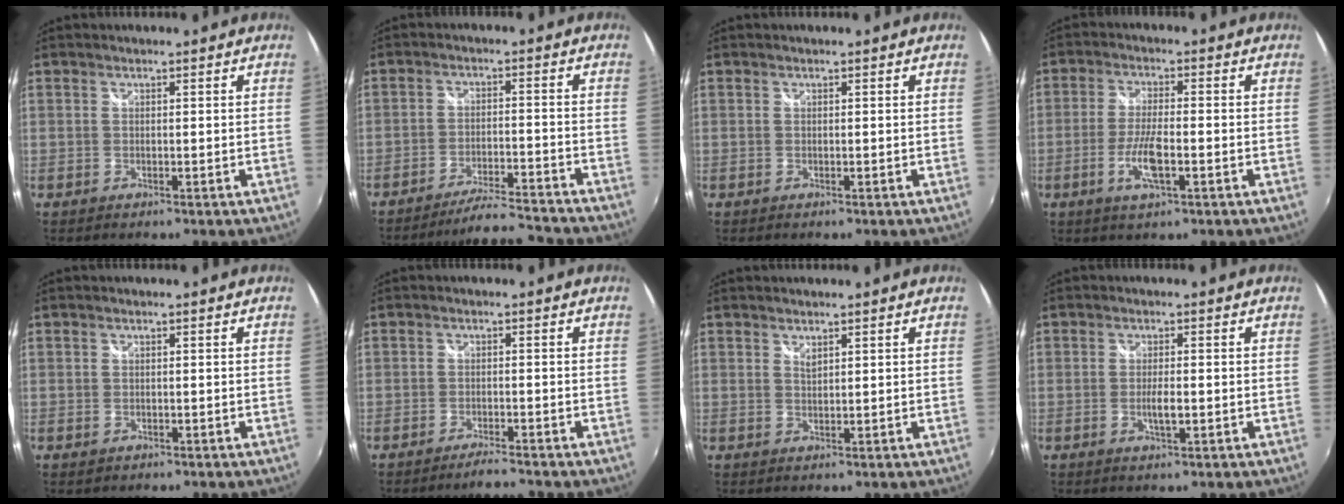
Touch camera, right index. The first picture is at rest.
{"total": 11.6, "force": [-11.1, -0.1, 3.1], "torque": [-0.073, 0.002, -0.166]}
{"total": 0.0}
{"total": 6.6, "force": [-2.4, 1.4, 6.0], "torque": [-0.128, -0.006, -0.048]}
{"total": 1.0, "force": [-0.5, 0.8, 0.3], "torque": [-0.004, -0.005, -0.009]}
{"total": 2.9, "force": [-2.7, -0.1, 1.0], "torque": [-0.031, -0.009, -0.052]}
{"total": 1.1, "force": [1.0, 0.3, 0.5], "torque": [-0.006, 0.000, 0.017]}
{"total": 2.8, "force": [-0.6, 0.6, 2.7], "torque": [-0.051, -0.005, -0.010]}